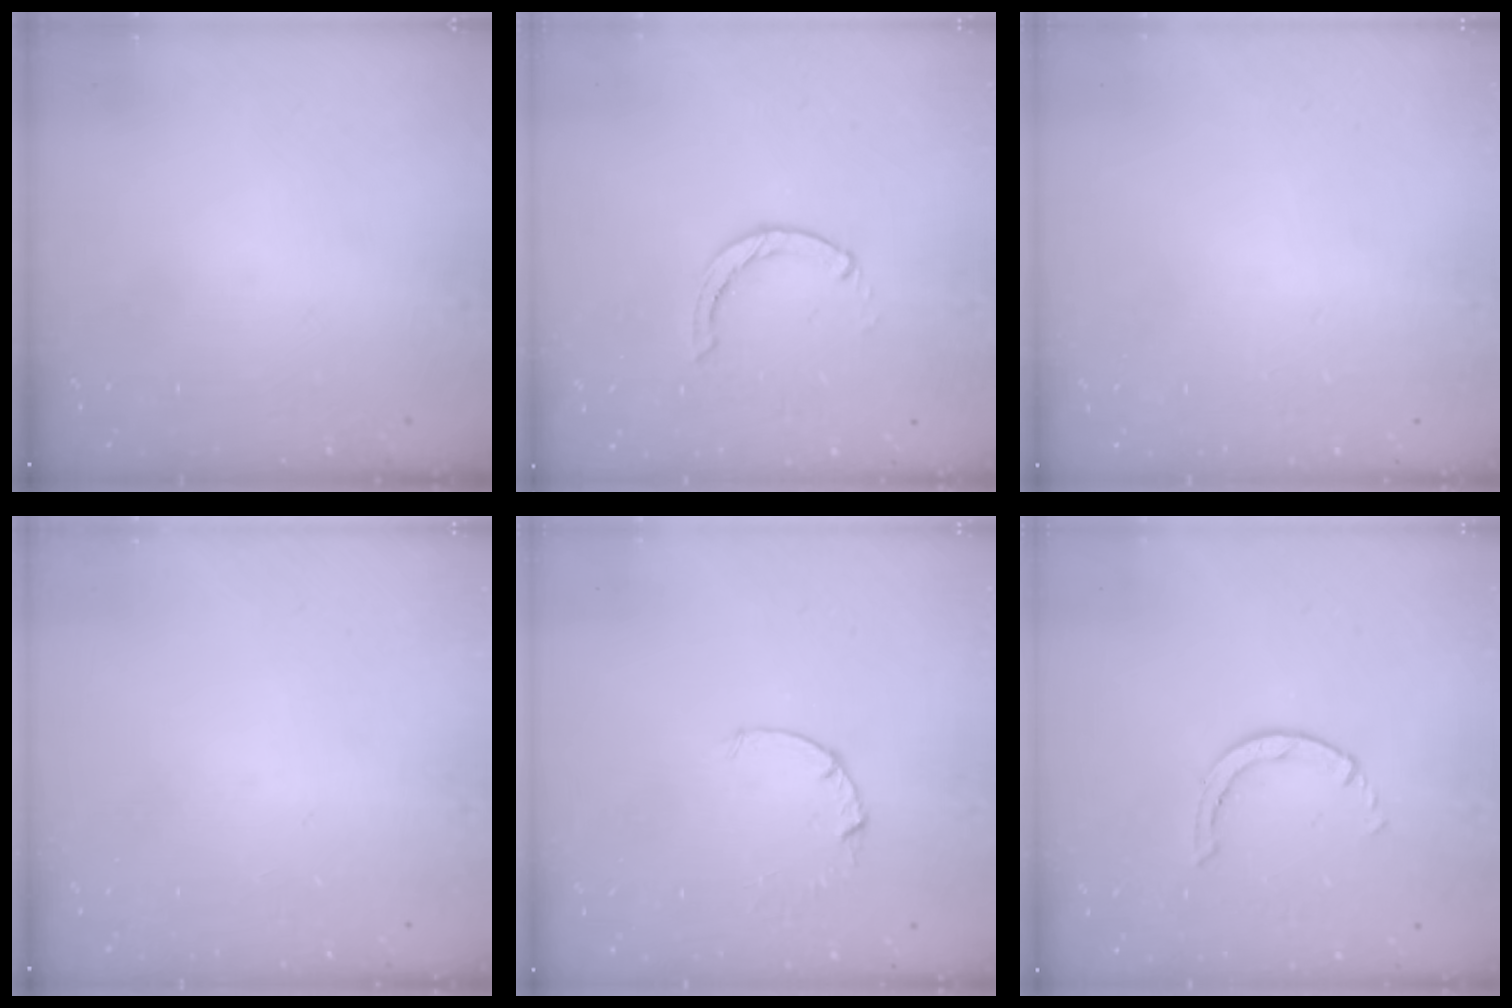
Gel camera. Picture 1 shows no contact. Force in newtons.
{"total": 0.6, "press": 0.6, "slide": 0.2}
{"total": 2.5, "press": 2.5, "slide": 0.2}
{"total": 0.0}
{"total": 2.6, "press": 2.6, "slide": 0.4}
{"total": 0.8, "press": 0.7, "slide": 0.2}